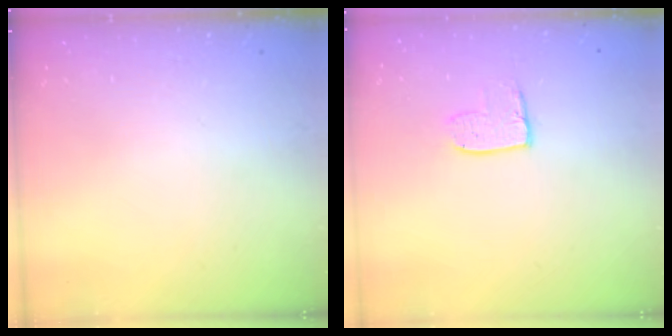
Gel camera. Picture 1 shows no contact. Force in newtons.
{"total": 8.4, "press": 8.4, "slide": 0.3}